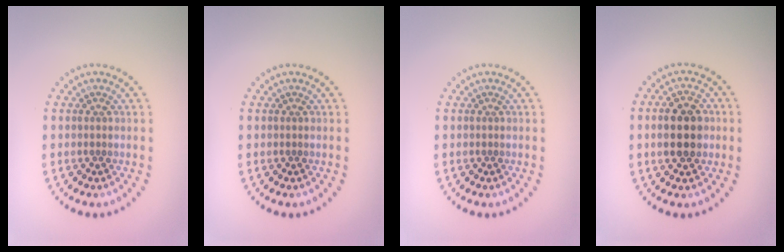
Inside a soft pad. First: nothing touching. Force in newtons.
{"total": 0.0}
{"total": 0.0}
{"total": 4.7, "press": 4.7, "slide": 0.3}